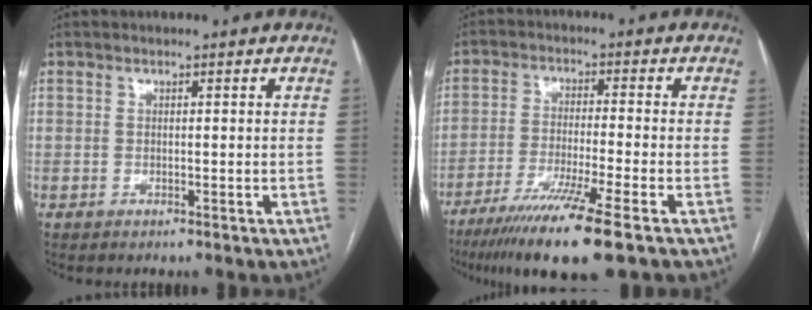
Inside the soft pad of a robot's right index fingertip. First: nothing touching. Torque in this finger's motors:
{"motor_torque": [0.85, -0.65, 0.64, 0.20]}